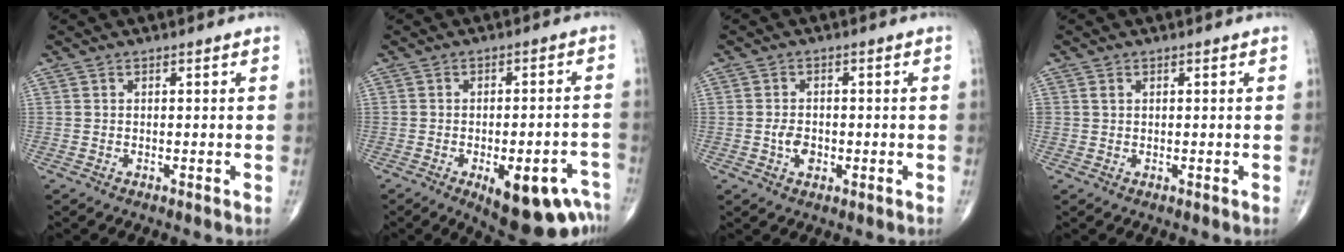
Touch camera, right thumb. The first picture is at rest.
{"total": 14.5, "force": [-7.8, 5.6, 10.9], "torque": [-0.089, 0.035, -0.092]}
{"total": 3.3, "force": [-0.8, 2.3, 2.3], "torque": [-0.034, 0.004, -0.014]}
{"total": 0.8, "force": [0.3, 0.7, 0.4], "torque": [-0.003, 0.000, 0.005]}